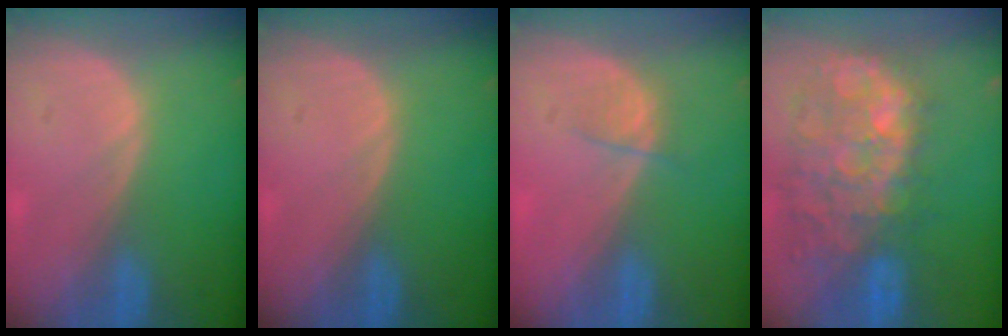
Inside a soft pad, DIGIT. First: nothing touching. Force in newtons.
{"total": 0.0}
{"total": 2.2, "press": 2.0, "slide": 0.9}
{"total": 12.4, "press": 11.3, "slide": 5.1}